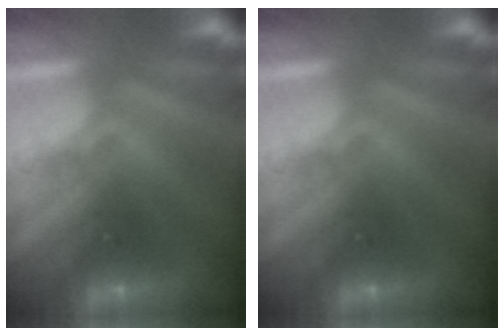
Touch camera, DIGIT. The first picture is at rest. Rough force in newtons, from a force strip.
{"total": 0.0}